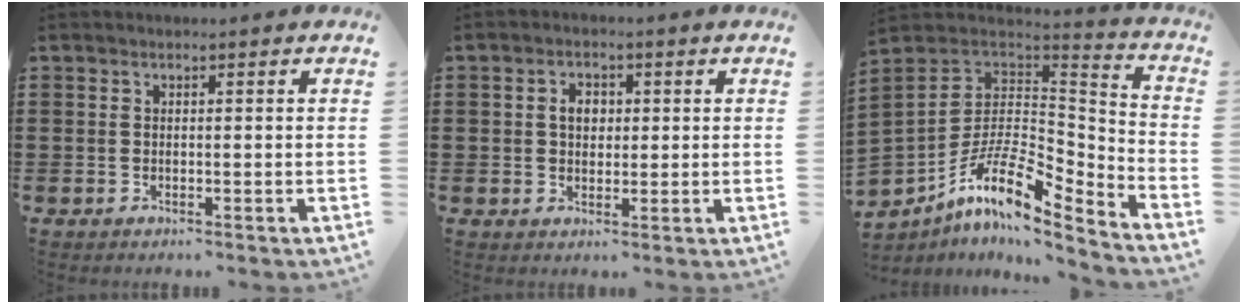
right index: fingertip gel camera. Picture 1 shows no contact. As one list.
[{"total": 3.1, "force": [0.4, 2.2, 2.1], "torque": [-0.047, 0.011, 0.006]}, {"total": 10.8, "force": [-5.6, 4.5, 8.1], "torque": [-0.169, -0.007, -0.110]}]